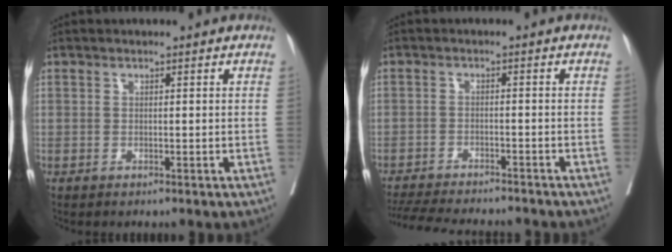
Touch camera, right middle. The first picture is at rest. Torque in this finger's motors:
{"motor_torque": [0.21, -0.40, 0.11, 0.03]}